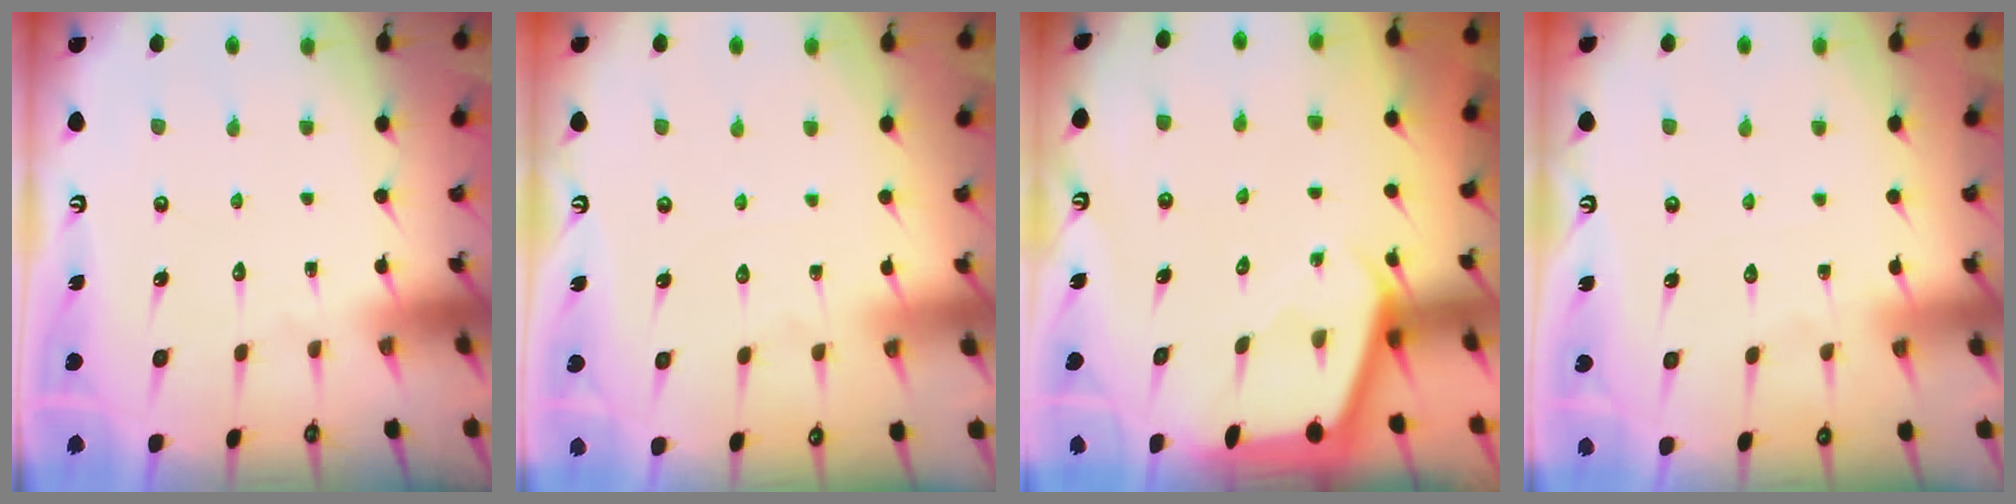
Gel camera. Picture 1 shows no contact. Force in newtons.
{"total": 1.7, "press": 1.6, "slide": 0.3}
{"total": 2.2, "press": 2.2, "slide": 0.1}
{"total": 3.9, "press": 3.9, "slide": 0.6}